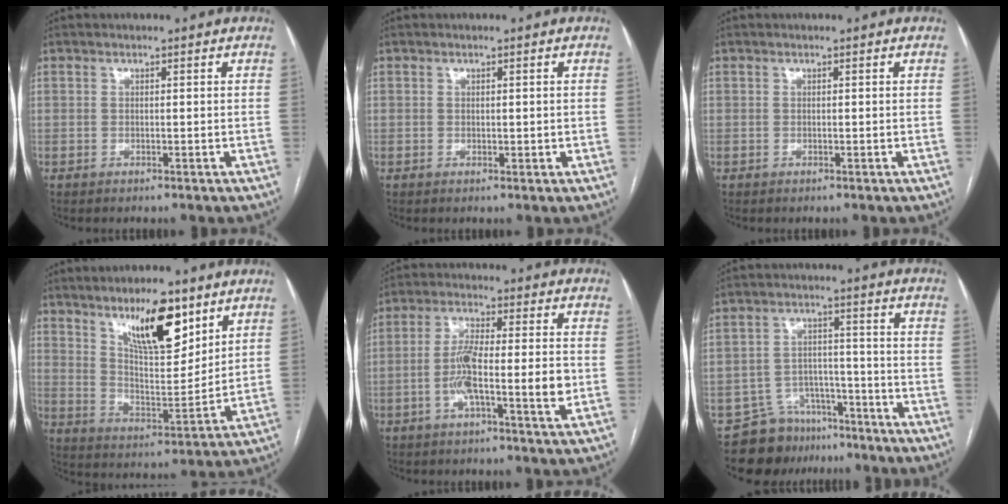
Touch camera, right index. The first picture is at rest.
{"total": 1.0, "force": [0.2, 0.7, 0.7], "torque": [-0.005, 0.001, 0.006]}
{"total": 0.0}
{"total": 13.1, "force": [8.2, 3.5, 9.5], "torque": [-0.157, -0.002, 0.146]}
{"total": 9.4, "force": [-1.9, 1.3, 9.1], "torque": [-0.166, 0.010, -0.036]}
{"total": 9.3, "force": [-7.5, 5.4, 0.9], "torque": [-0.006, 0.035, -0.118]}